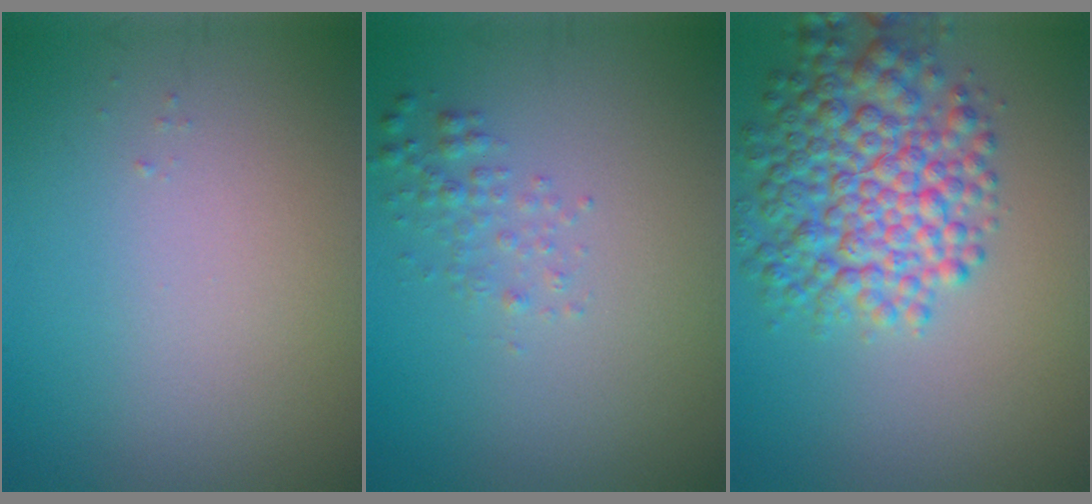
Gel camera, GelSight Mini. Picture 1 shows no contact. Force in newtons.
{"total": 1.5, "press": 1.5, "slide": 0.1}
{"total": 7.3, "press": 7.3, "slide": 0.1}